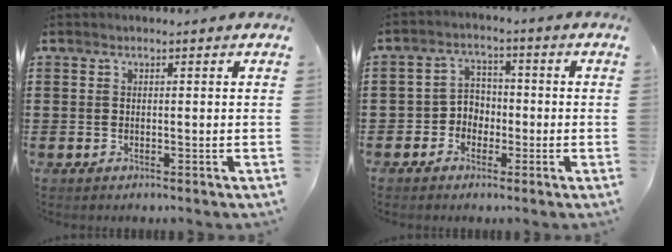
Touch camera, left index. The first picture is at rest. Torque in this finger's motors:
{"motor_torque": [-0.03, 0.43, 0.02, 0.00]}